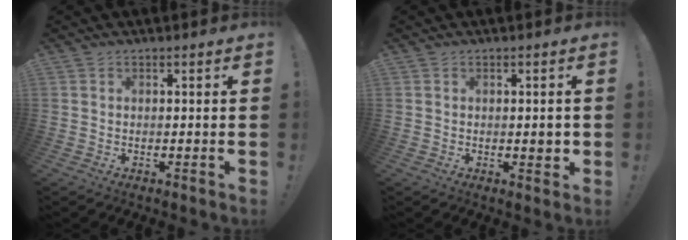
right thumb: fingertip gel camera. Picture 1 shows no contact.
{"total": 2.4, "force": [0.0, 1.1, 2.1], "torque": [-0.021, -0.001, -0.002]}